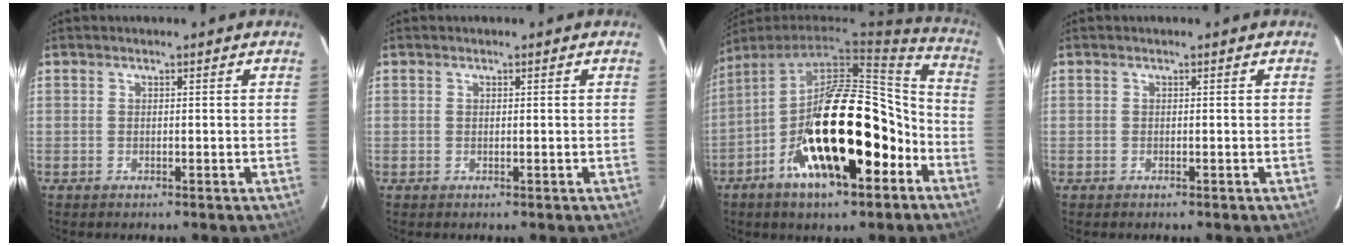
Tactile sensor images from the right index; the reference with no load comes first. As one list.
[{"total": 0.0}, {"total": 24.9, "force": [-10.2, 9.7, 20.5], "torque": [-0.332, -0.003, -0.167]}, {"total": 0.0}]